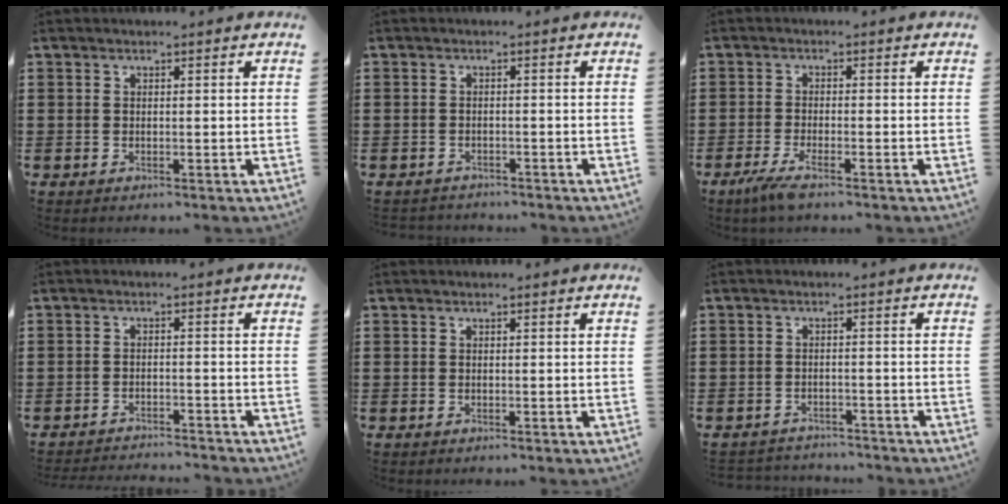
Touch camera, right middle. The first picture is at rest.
{"total": 1.4, "force": [-1.3, 0.3, -0.2], "torque": [0.000, 0.002, -0.032]}
{"total": 3.1, "force": [-2.1, 0.0, 2.2], "torque": [-0.058, -0.013, -0.044]}
{"total": 2.4, "force": [-2.4, 0.0, 0.1], "torque": [-0.006, 0.000, -0.052]}
{"total": 0.0}
{"total": 2.3, "force": [-2.3, 0.5, -0.4], "torque": [0.000, 0.001, -0.053]}